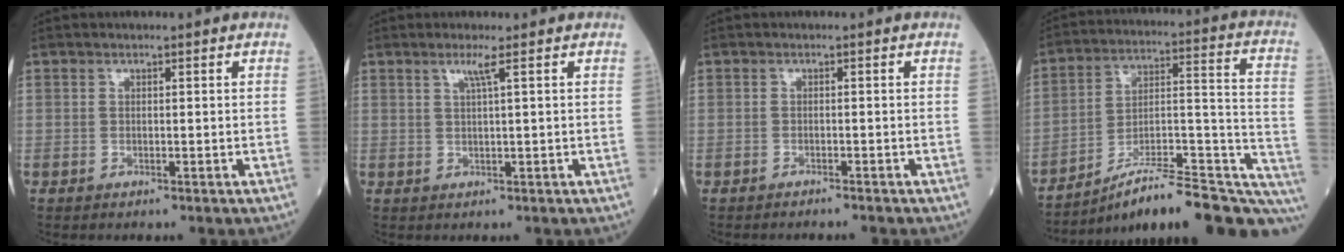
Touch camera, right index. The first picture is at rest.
{"total": 2.0, "force": [1.0, -0.7, 1.7], "torque": [-0.038, -0.003, 0.022]}
{"total": 2.1, "force": [-2.1, 0.1, 0.4], "torque": [-0.008, -0.002, -0.026]}
{"total": 23.1, "force": [-18.5, 3.3, 13.5], "torque": [-0.120, 0.041, -0.272]}